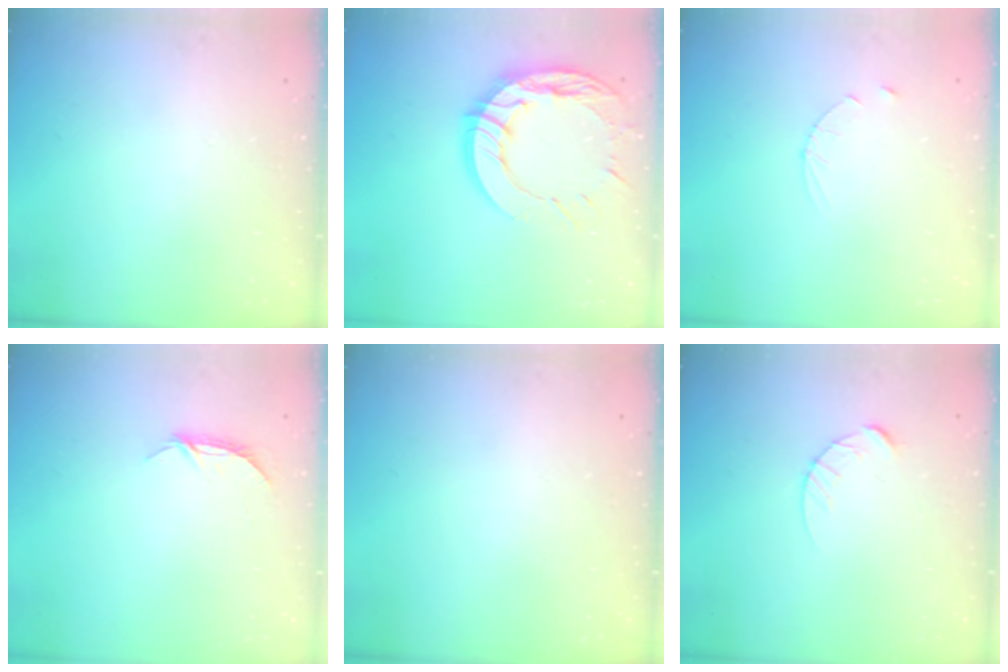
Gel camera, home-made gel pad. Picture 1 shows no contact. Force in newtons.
{"total": 15.9, "press": 15.8, "slide": 1.5}
{"total": 3.0, "press": 2.9, "slide": 0.4}
{"total": 5.2, "press": 5.2, "slide": 0.4}
{"total": 0.0}
{"total": 5.7, "press": 5.7, "slide": 0.5}